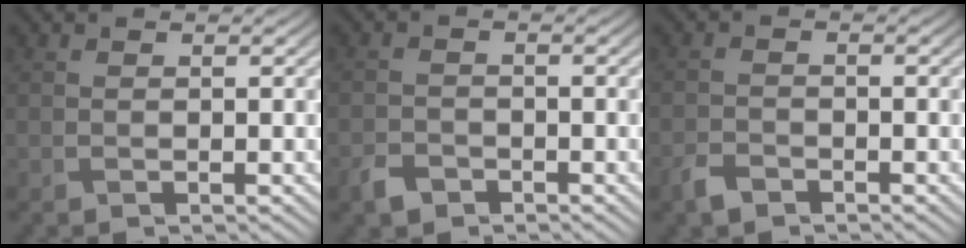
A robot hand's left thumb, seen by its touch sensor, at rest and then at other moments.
{"total": 2.2, "force": [-1.7, 1.3, 0.8], "torque": [-0.017, 0.000, -0.043]}
{"total": 2.2, "force": [-1.8, 1.1, 0.9], "torque": [-0.022, 0.000, -0.045]}